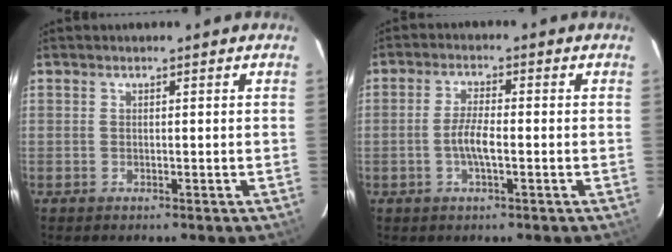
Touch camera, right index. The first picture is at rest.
{"total": 4.3, "force": [-1.2, 0.9, 4.1], "torque": [-0.084, 0.003, -0.023]}